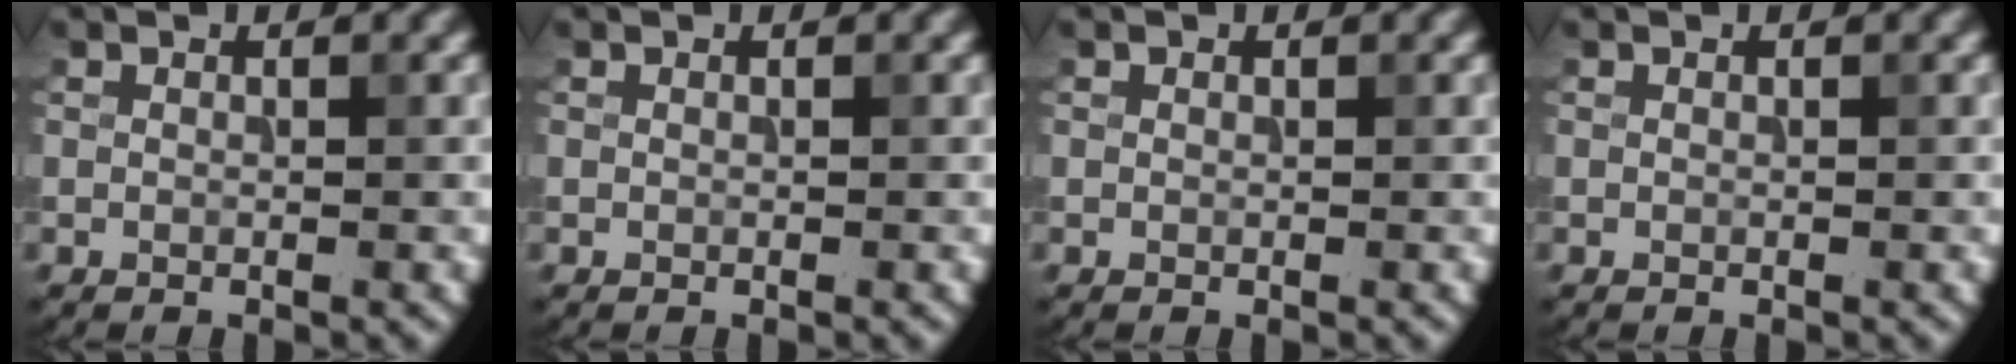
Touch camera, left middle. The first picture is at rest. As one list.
[{"total": 0.0}, {"total": 0.0}, {"total": 0.0}]